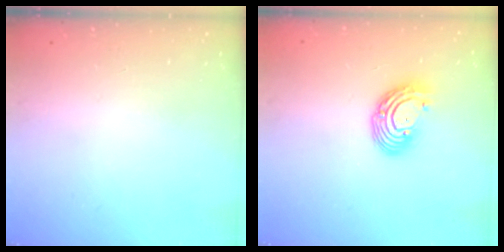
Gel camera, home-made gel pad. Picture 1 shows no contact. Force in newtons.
{"total": 9.0, "press": 8.8, "slide": 1.7}